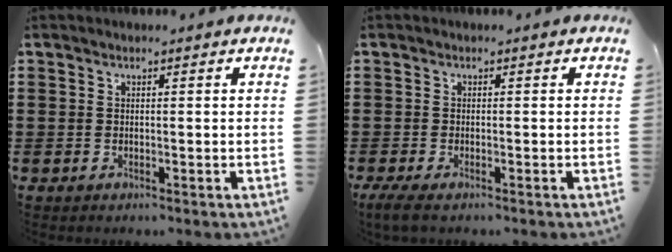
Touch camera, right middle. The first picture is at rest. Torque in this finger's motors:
{"motor_torque": [0.55, -0.45, 0.23, 0.08]}